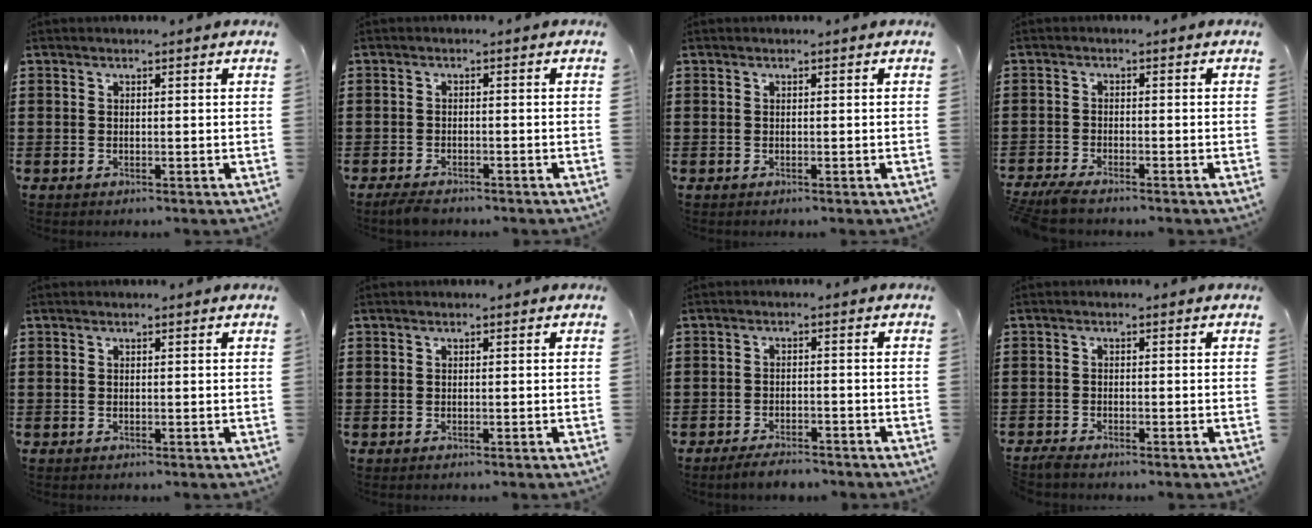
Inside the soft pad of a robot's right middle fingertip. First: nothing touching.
{"total": 2.0, "force": [-1.9, 0.5, 0.5], "torque": [-0.019, -0.002, -0.041]}
{"total": 0.0}
{"total": 2.5, "force": [-2.4, 0.0, 0.8], "torque": [-0.023, 0.000, -0.050]}
{"total": 0.0}
{"total": 0.0}
{"total": 3.0, "force": [-2.9, 0.4, 0.8], "torque": [-0.017, 0.001, -0.057]}
{"total": 1.4, "force": [-1.4, 0.1, 0.3], "torque": [-0.010, 0.000, -0.027]}